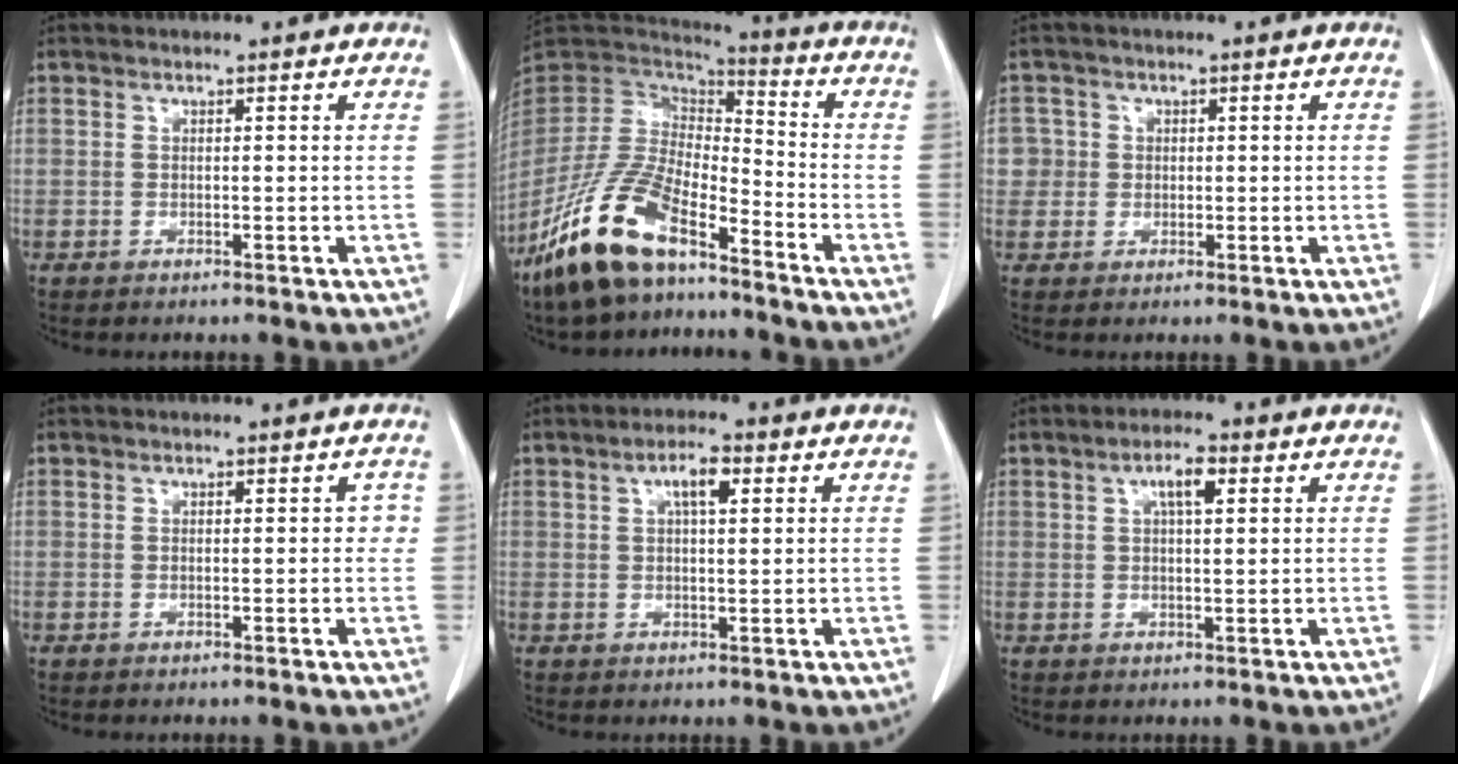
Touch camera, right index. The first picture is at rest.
{"total": 18.0, "force": [-11.8, 6.3, 12.0], "torque": [-0.255, -0.011, -0.228]}
{"total": 4.2, "force": [0.4, 4.2, 0.0], "torque": [0.011, 0.017, 0.009]}
{"total": 1.7, "force": [0.0, 1.0, 1.3], "torque": [-0.018, 0.016, -0.001]}
{"total": 4.3, "force": [1.6, 1.4, 3.8], "torque": [-0.074, 0.008, 0.030]}
{"total": 4.3, "force": [1.6, 1.3, 3.8], "torque": [-0.073, 0.007, 0.030]}